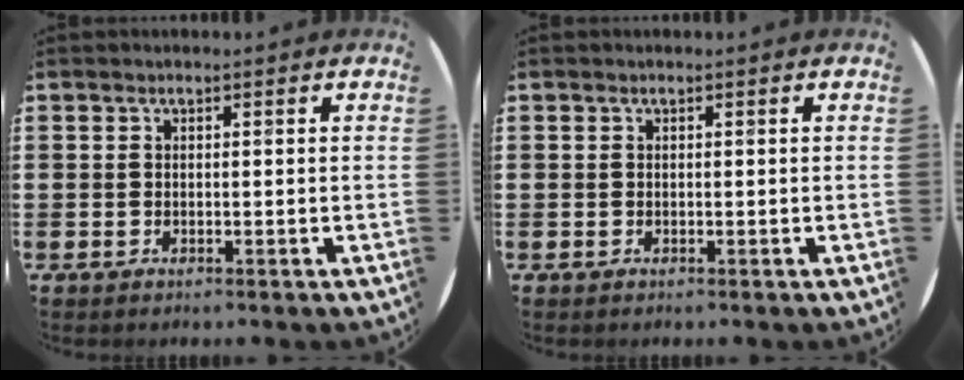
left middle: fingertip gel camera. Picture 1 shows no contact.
{"total": 0.0}